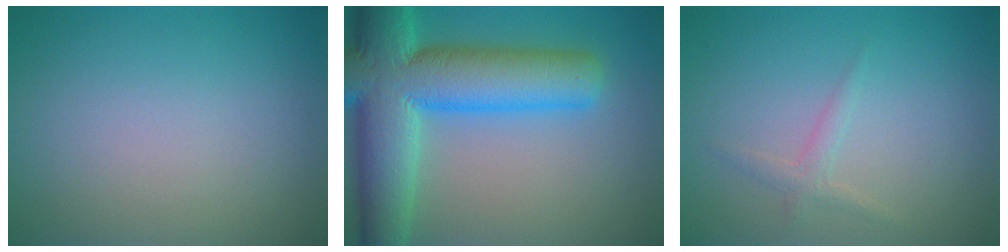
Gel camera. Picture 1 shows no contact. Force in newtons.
{"total": 12.8, "press": 12.8, "slide": 0.4}
{"total": 1.3, "press": 1.3, "slide": 0.0}